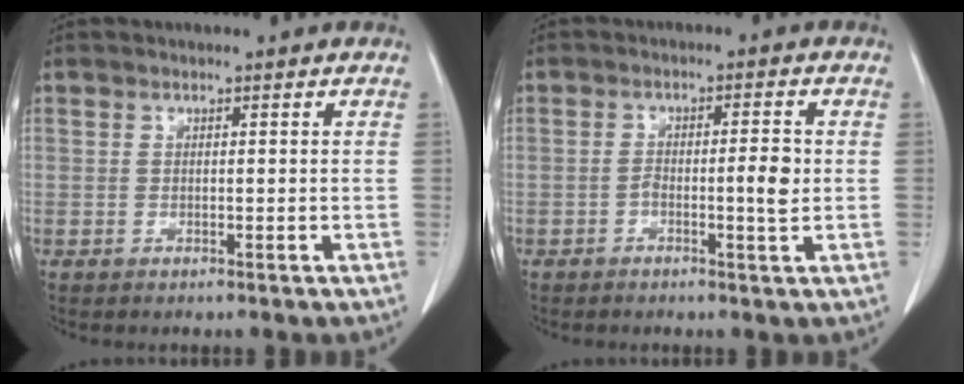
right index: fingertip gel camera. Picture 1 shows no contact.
{"total": 3.9, "force": [-0.7, 0.6, 3.8], "torque": [-0.060, 0.007, -0.008]}